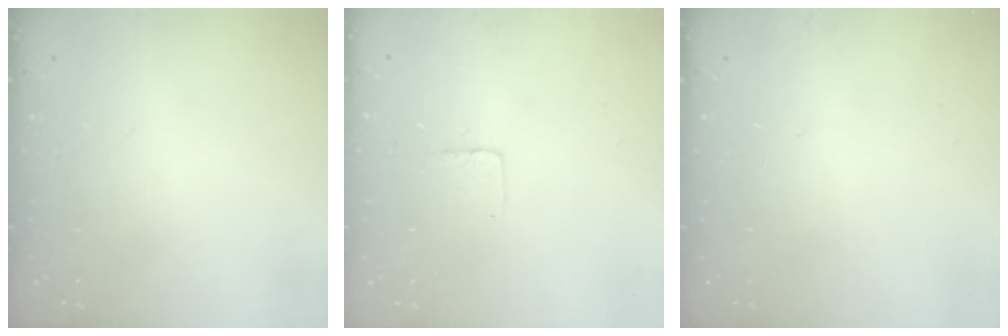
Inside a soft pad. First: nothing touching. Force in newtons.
{"total": 2.7, "press": 2.7, "slide": 0.1}
{"total": 0.0}